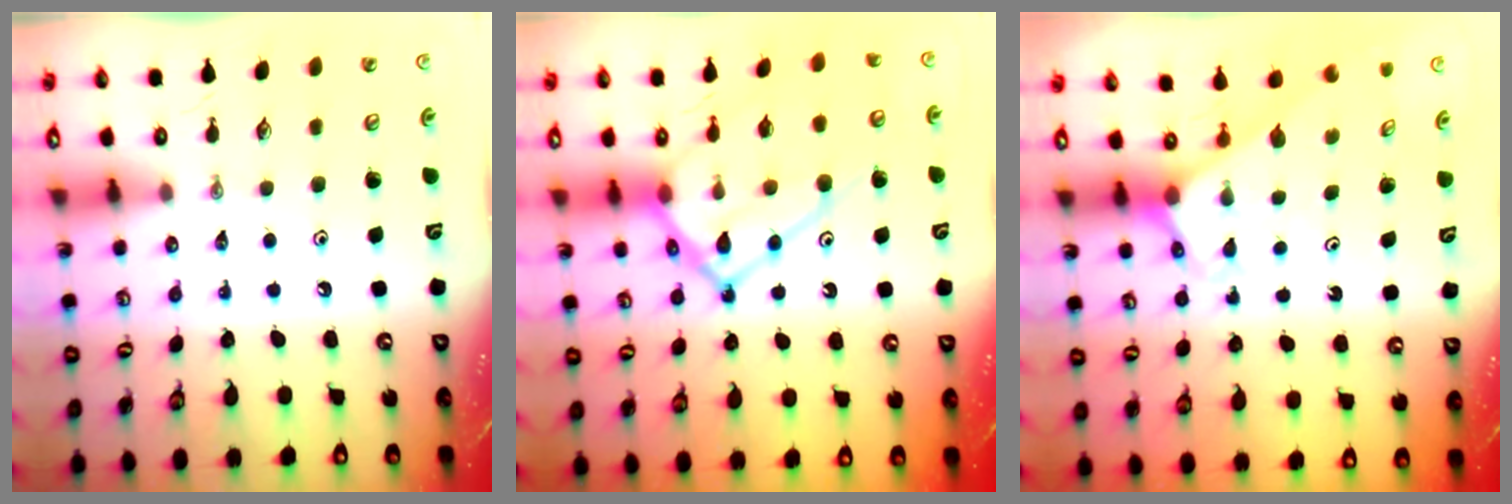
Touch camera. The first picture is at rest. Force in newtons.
{"total": 20.9, "press": 20.8, "slide": 1.7}
{"total": 2.5, "press": 2.5, "slide": 0.2}